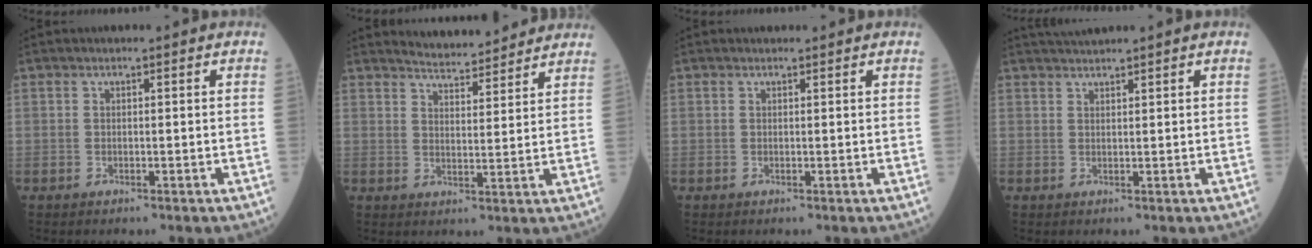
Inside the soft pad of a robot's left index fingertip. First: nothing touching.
{"total": 8.0, "force": [7.7, 1.0, 1.7], "torque": [-0.033, 0.009, 0.108]}
{"total": 0.8, "force": [0.8, 0.2, 0.1], "torque": [-0.009, 0.003, 0.012]}
{"total": 2.2, "force": [2.1, -0.6, 0.4], "torque": [-0.008, 0.016, 0.047]}